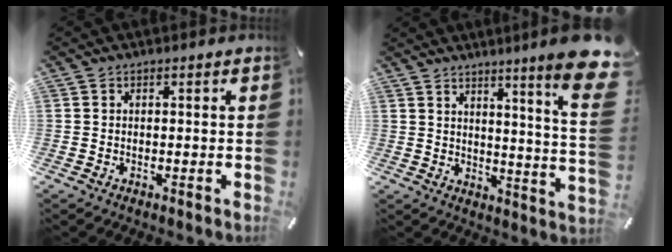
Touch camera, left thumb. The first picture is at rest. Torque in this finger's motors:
{"motor_torque": [4.73, 0.28, 2.62, -0.15, 0.58]}